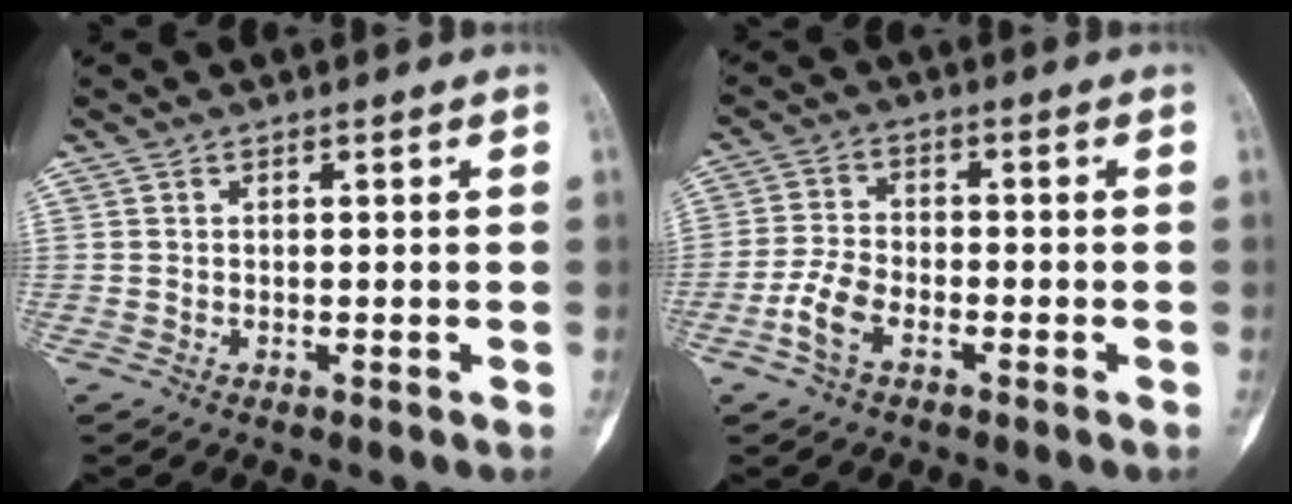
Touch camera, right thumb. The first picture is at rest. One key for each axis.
{"total": 5.7, "fx": -2.9, "fy": 3.1, "fz": 3.8, "tx": -0.084, "ty": 0.016, "tz": -0.063}